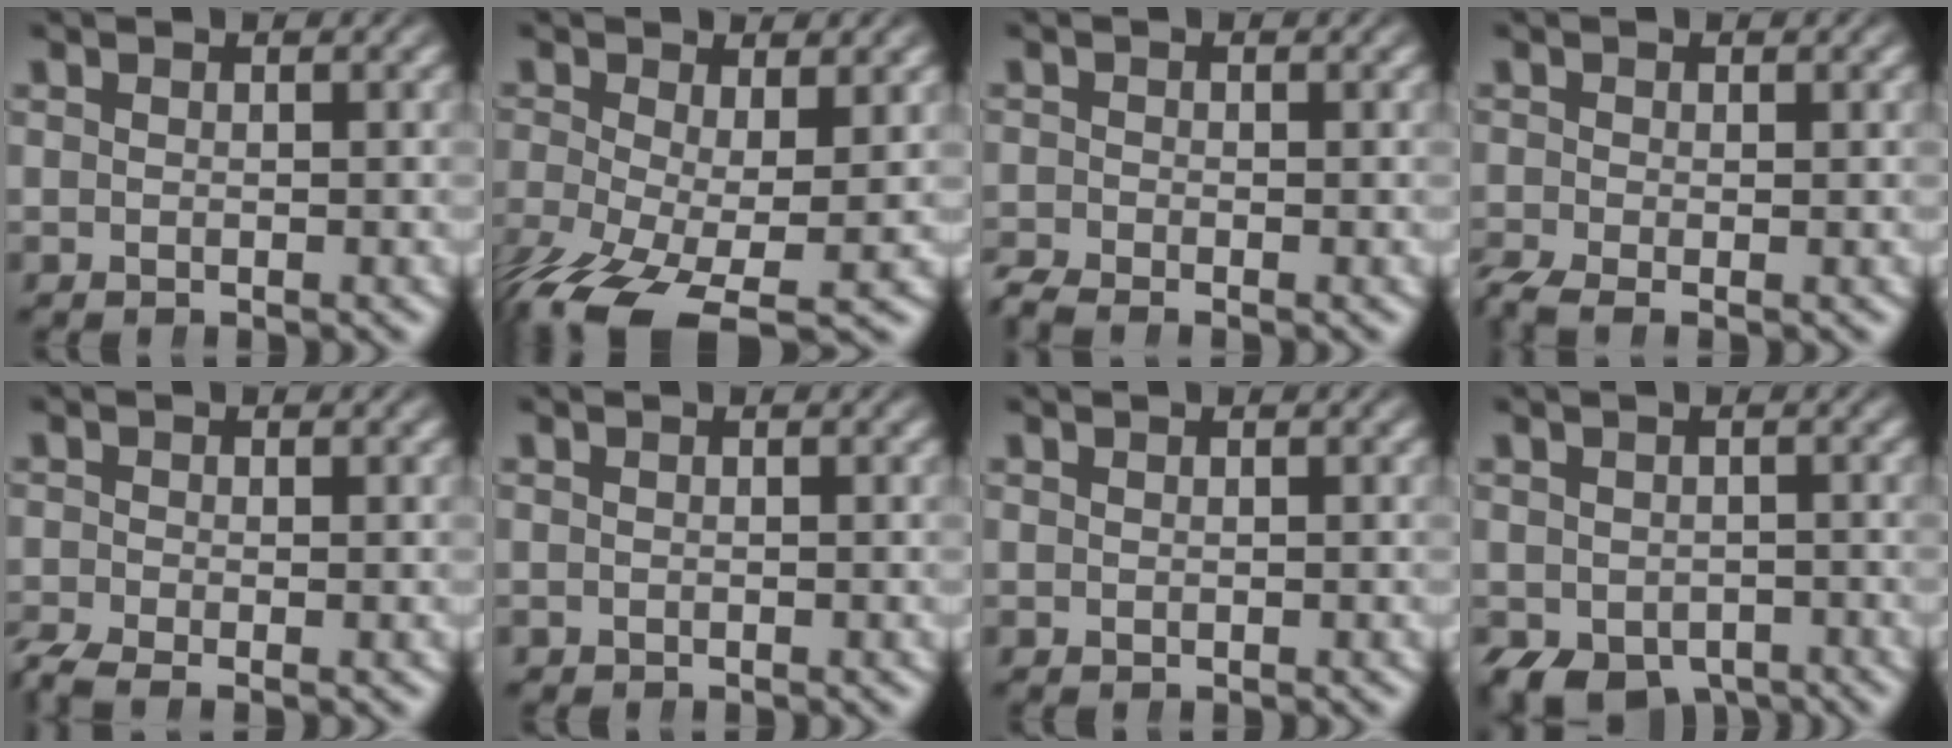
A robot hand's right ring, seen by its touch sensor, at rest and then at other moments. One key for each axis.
{"total": 6.0, "fx": -3.7, "fy": 2.7, "fz": 3.9, "tx": -0.100, "ty": -0.049, "tz": -0.036}
{"total": 1.9, "fx": -1.7, "fy": 0.9, "fz": 0.4, "tx": -0.006, "ty": -0.008, "tz": -0.028}
{"total": 2.7, "fx": -1.6, "fy": 1.7, "fz": 1.4, "tx": -0.036, "ty": -0.014, "tz": -0.023}
{"total": 2.9, "fx": -2.0, "fy": 1.7, "fz": 1.3, "tx": -0.030, "ty": -0.012, "tz": -0.030}
{"total": 0.0}
{"total": 0.0}
{"total": 5.4, "fx": -3.8, "fy": 3.3, "fz": 2.1, "tx": -0.037, "ty": -0.030, "tz": -0.044}